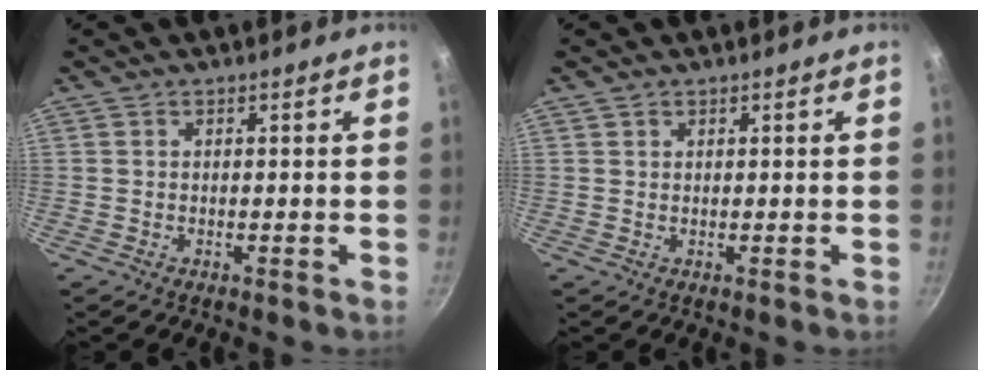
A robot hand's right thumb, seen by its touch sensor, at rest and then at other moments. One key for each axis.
{"total": 0.8, "fx": 0.5, "fy": 0.6, "fz": 0.2, "tx": -0.003, "ty": -0.001, "tz": 0.008}